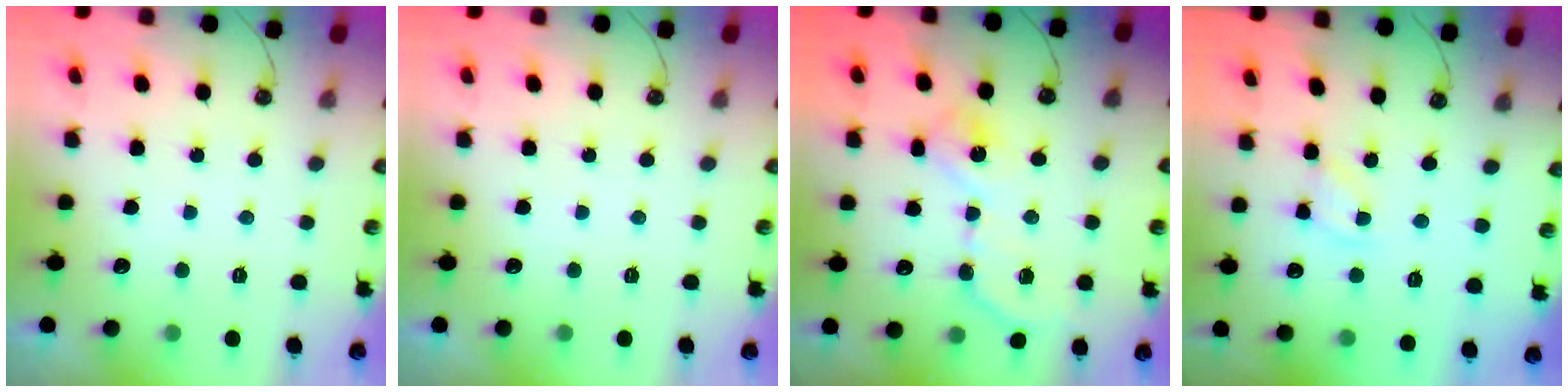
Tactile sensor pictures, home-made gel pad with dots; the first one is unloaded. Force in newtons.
{"total": 0.0}
{"total": 11.7, "press": 11.7, "slide": 0.4}
{"total": 4.4, "press": 4.4, "slide": 0.5}